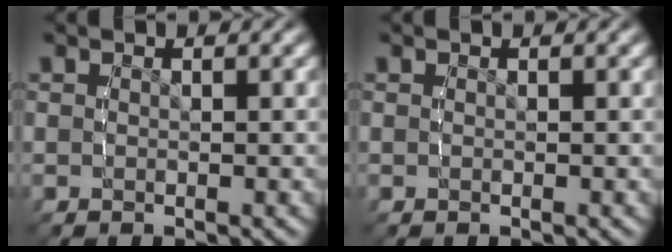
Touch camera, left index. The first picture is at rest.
{"total": 0.0}